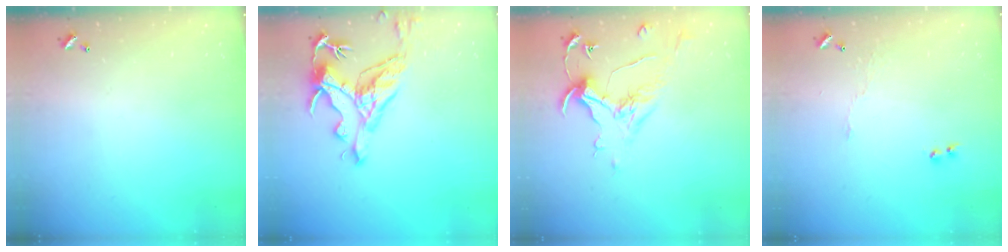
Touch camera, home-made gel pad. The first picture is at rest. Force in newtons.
{"total": 7.8, "press": 7.7, "slide": 1.4}
{"total": 0.8, "press": 0.7, "slide": 0.5}
{"total": 3.5, "press": 3.4, "slide": 0.7}